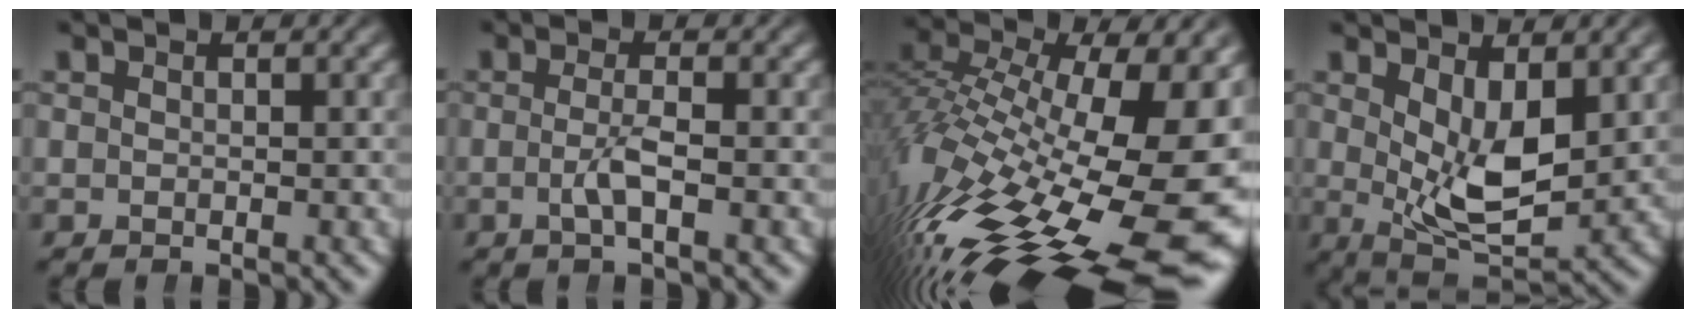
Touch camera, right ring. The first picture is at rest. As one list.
[{"total": 2.1, "force": [-0.9, -0.2, 1.9], "torque": [-0.039, -0.007, -0.013]}, {"total": 16.7, "force": [-4.4, 8.5, 13.7], "torque": [-0.217, -0.065, -0.021]}, {"total": 6.1, "force": [0.5, 3.3, 5.1], "torque": [-0.085, -0.030, 0.020]}]